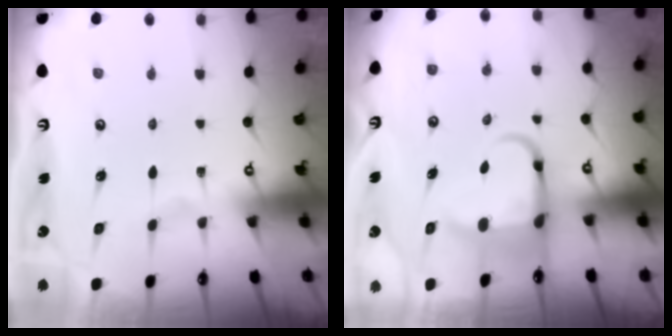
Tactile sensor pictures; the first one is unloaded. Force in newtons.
{"total": 6.9, "press": 6.8, "slide": 1.5}